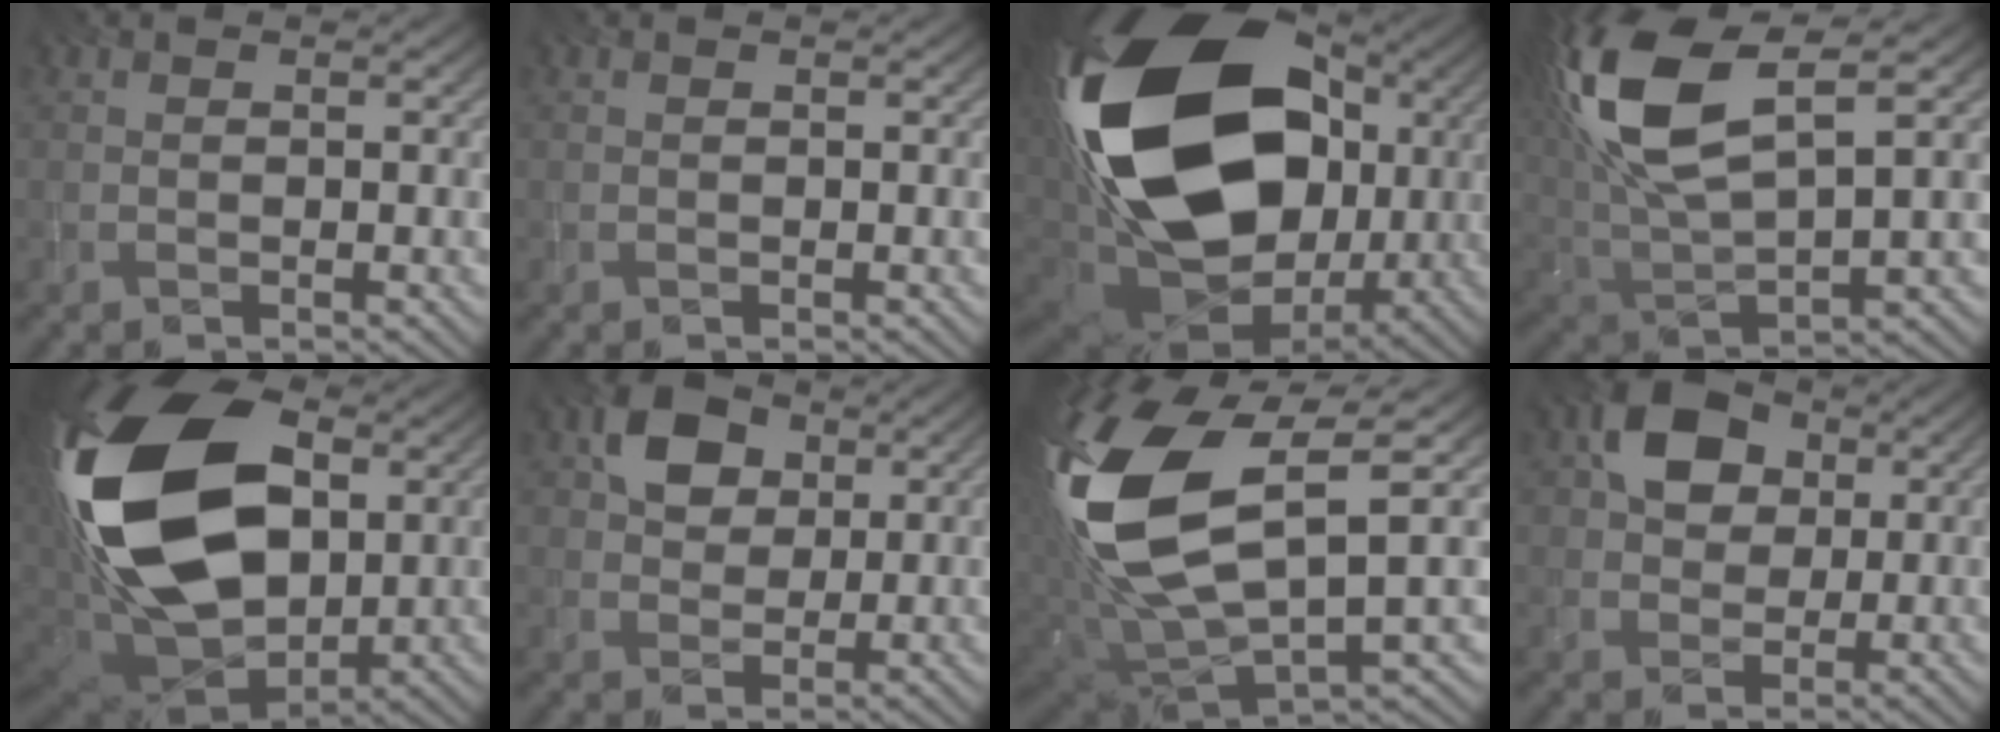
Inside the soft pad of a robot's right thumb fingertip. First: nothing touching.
{"total": 0.0}
{"total": 24.3, "force": [4.2, 16.2, 17.6], "torque": [-0.384, -0.021, 0.085]}
{"total": 15.4, "force": [6.7, 5.6, 12.7], "torque": [-0.307, 0.020, 0.136]}
{"total": 22.4, "force": [4.7, 14.2, 16.7], "torque": [-0.388, -0.004, 0.090]}
{"total": 6.6, "force": [2.5, 4.8, 3.8], "torque": [-0.086, 0.006, 0.028]}
{"total": 18.1, "force": [4.3, 8.2, 15.5], "torque": [-0.377, 0.000, 0.084]}
{"total": 7.9, "force": [2.5, 5.8, 4.9], "torque": [-0.103, 0.011, 0.030]}